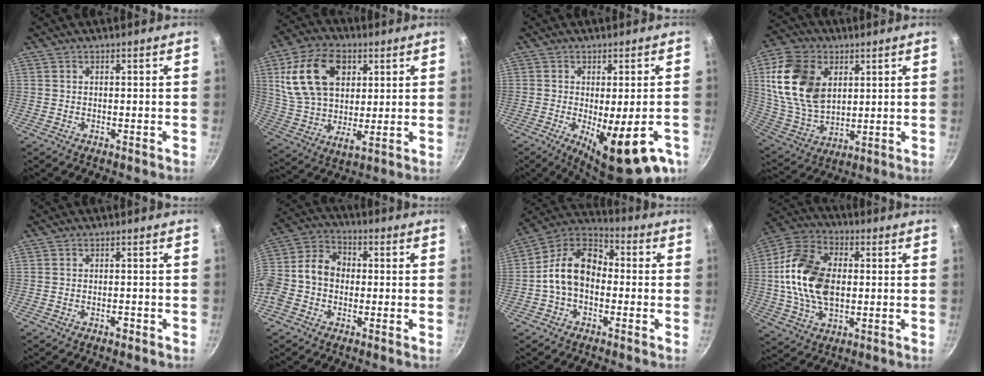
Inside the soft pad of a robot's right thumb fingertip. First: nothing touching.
{"total": 18.7, "force": [6.2, 11.8, 13.1], "torque": [-0.225, -0.006, 0.115]}
{"total": 15.3, "force": [-5.9, 4.5, 13.4], "torque": [-0.168, -0.019, -0.068]}
{"total": 18.5, "force": [5.0, 12.8, 12.4], "torque": [-0.213, -0.012, 0.104]}
{"total": 1.4, "force": [-0.8, 0.6, 0.9], "torque": [-0.011, 0.009, -0.010]}
{"total": 12.4, "force": [-1.3, 9.7, 7.6], "torque": [-0.122, 0.044, -0.045]}
{"total": 12.7, "force": [-1.5, 8.9, 8.9], "torque": [-0.125, 0.045, -0.050]}
{"total": 17.7, "force": [0.5, 11.7, 13.3], "torque": [-0.229, 0.018, -0.003]}